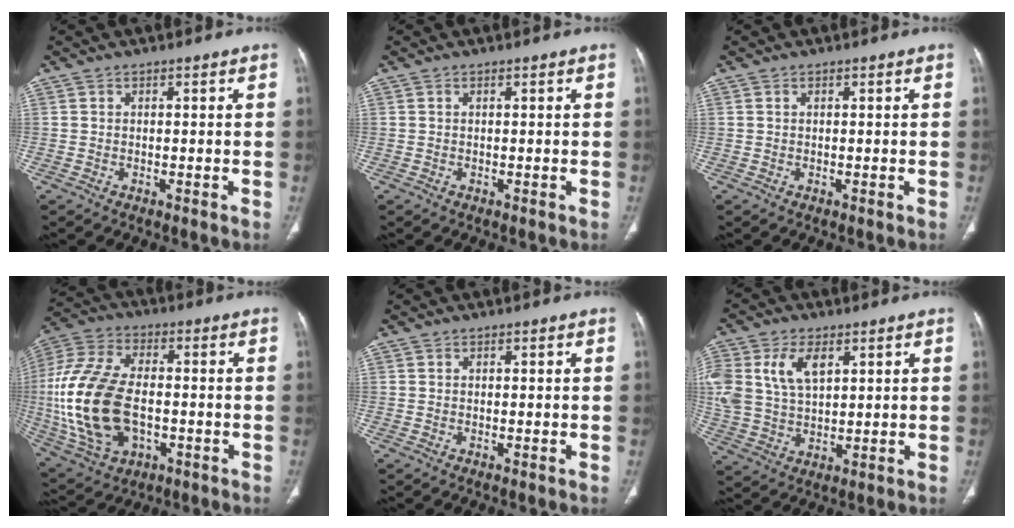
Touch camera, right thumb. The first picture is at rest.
{"total": 0.0}
{"total": 0.0}
{"total": 22.0, "force": [-2.3, 13.0, 17.5], "torque": [-0.381, 0.003, -0.031]}
{"total": 0.0}
{"total": 13.1, "force": [4.6, 8.1, 9.3], "torque": [-0.207, -0.005, 0.097]}